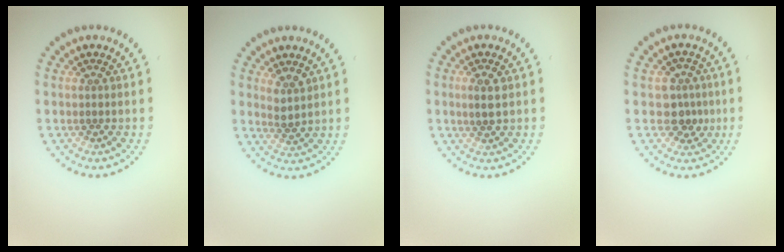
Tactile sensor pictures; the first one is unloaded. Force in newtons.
{"total": 2.0, "press": 1.7, "slide": 1.1}
{"total": 1.9, "press": 1.8, "slide": 0.5}
{"total": 2.6, "press": 2.4, "slide": 1.0}